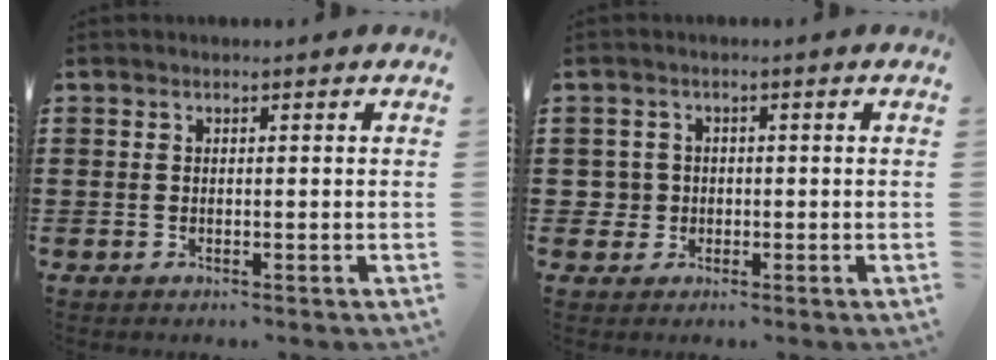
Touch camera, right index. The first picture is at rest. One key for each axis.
{"total": 2.6, "fx": -0.3, "fy": 2.6, "fz": 0.5, "tx": -0.029, "ty": 0.004, "tz": -0.012}